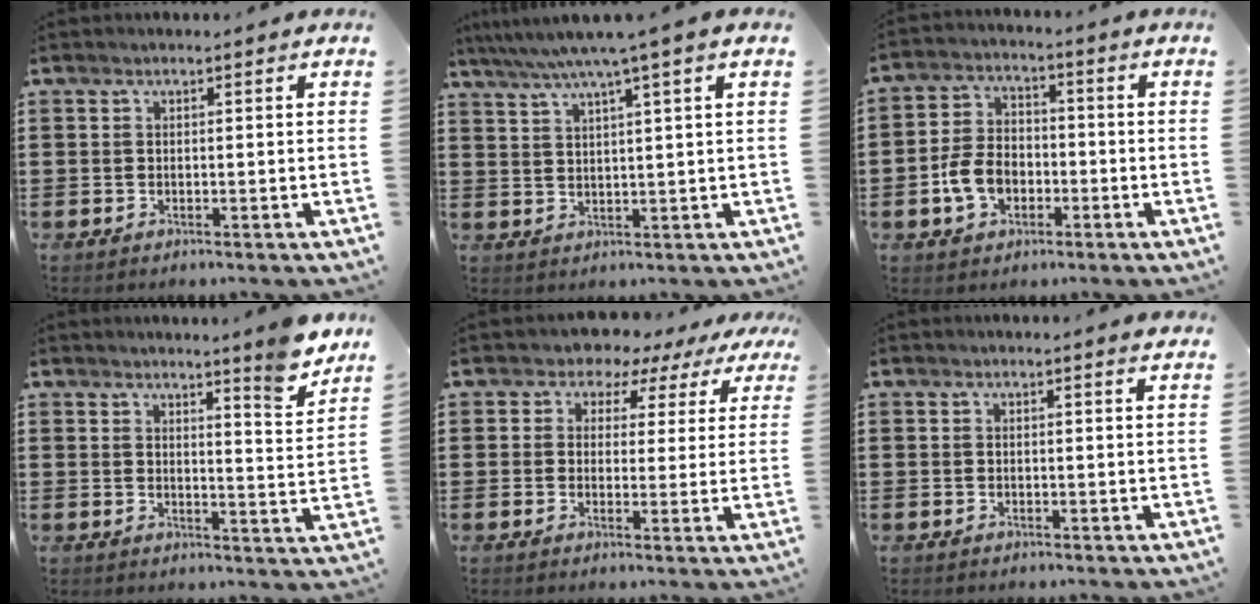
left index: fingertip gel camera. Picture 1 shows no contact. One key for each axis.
{"total": 4.9, "fx": 3.3, "fy": -0.7, "fz": 3.6, "tx": -0.079, "ty": -0.011, "tz": 0.052}
{"total": 7.0, "fx": -2.4, "fy": 4.8, "fz": 4.5, "tx": -0.107, "ty": 0.007, "tz": -0.051}
{"total": 5.6, "fx": 5.2, "fy": -0.5, "fz": 2.1, "tx": -0.027, "ty": -0.042, "tz": 0.083}
{"total": 4.0, "fx": 3.0, "fy": 2.5, "fz": 0.8, "tx": -0.032, "ty": -0.009, "tz": 0.047}
{"total": 0.7, "fx": 0.5, "fy": 0.0, "fz": 0.4, "tx": -0.009, "ty": -0.001, "tz": 0.010}